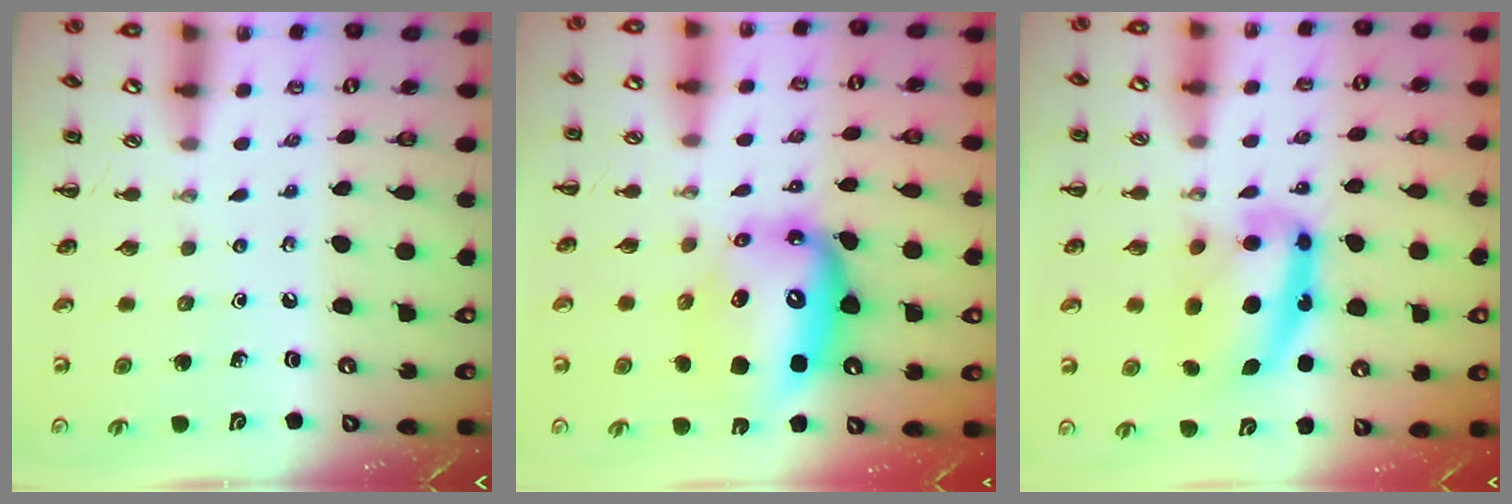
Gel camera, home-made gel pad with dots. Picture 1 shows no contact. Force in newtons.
{"total": 13.6, "press": 13.1, "slide": 3.7}
{"total": 12.1, "press": 11.8, "slide": 2.9}